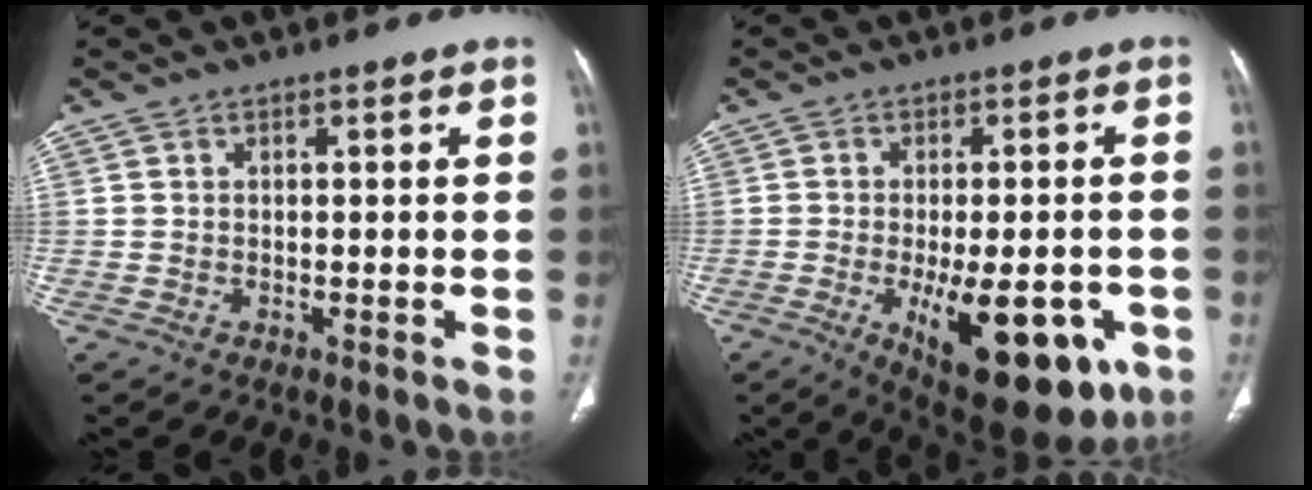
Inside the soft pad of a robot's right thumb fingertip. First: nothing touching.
{"total": 18.0, "force": [-6.4, 7.8, 14.9], "torque": [-0.172, 0.001, -0.069]}